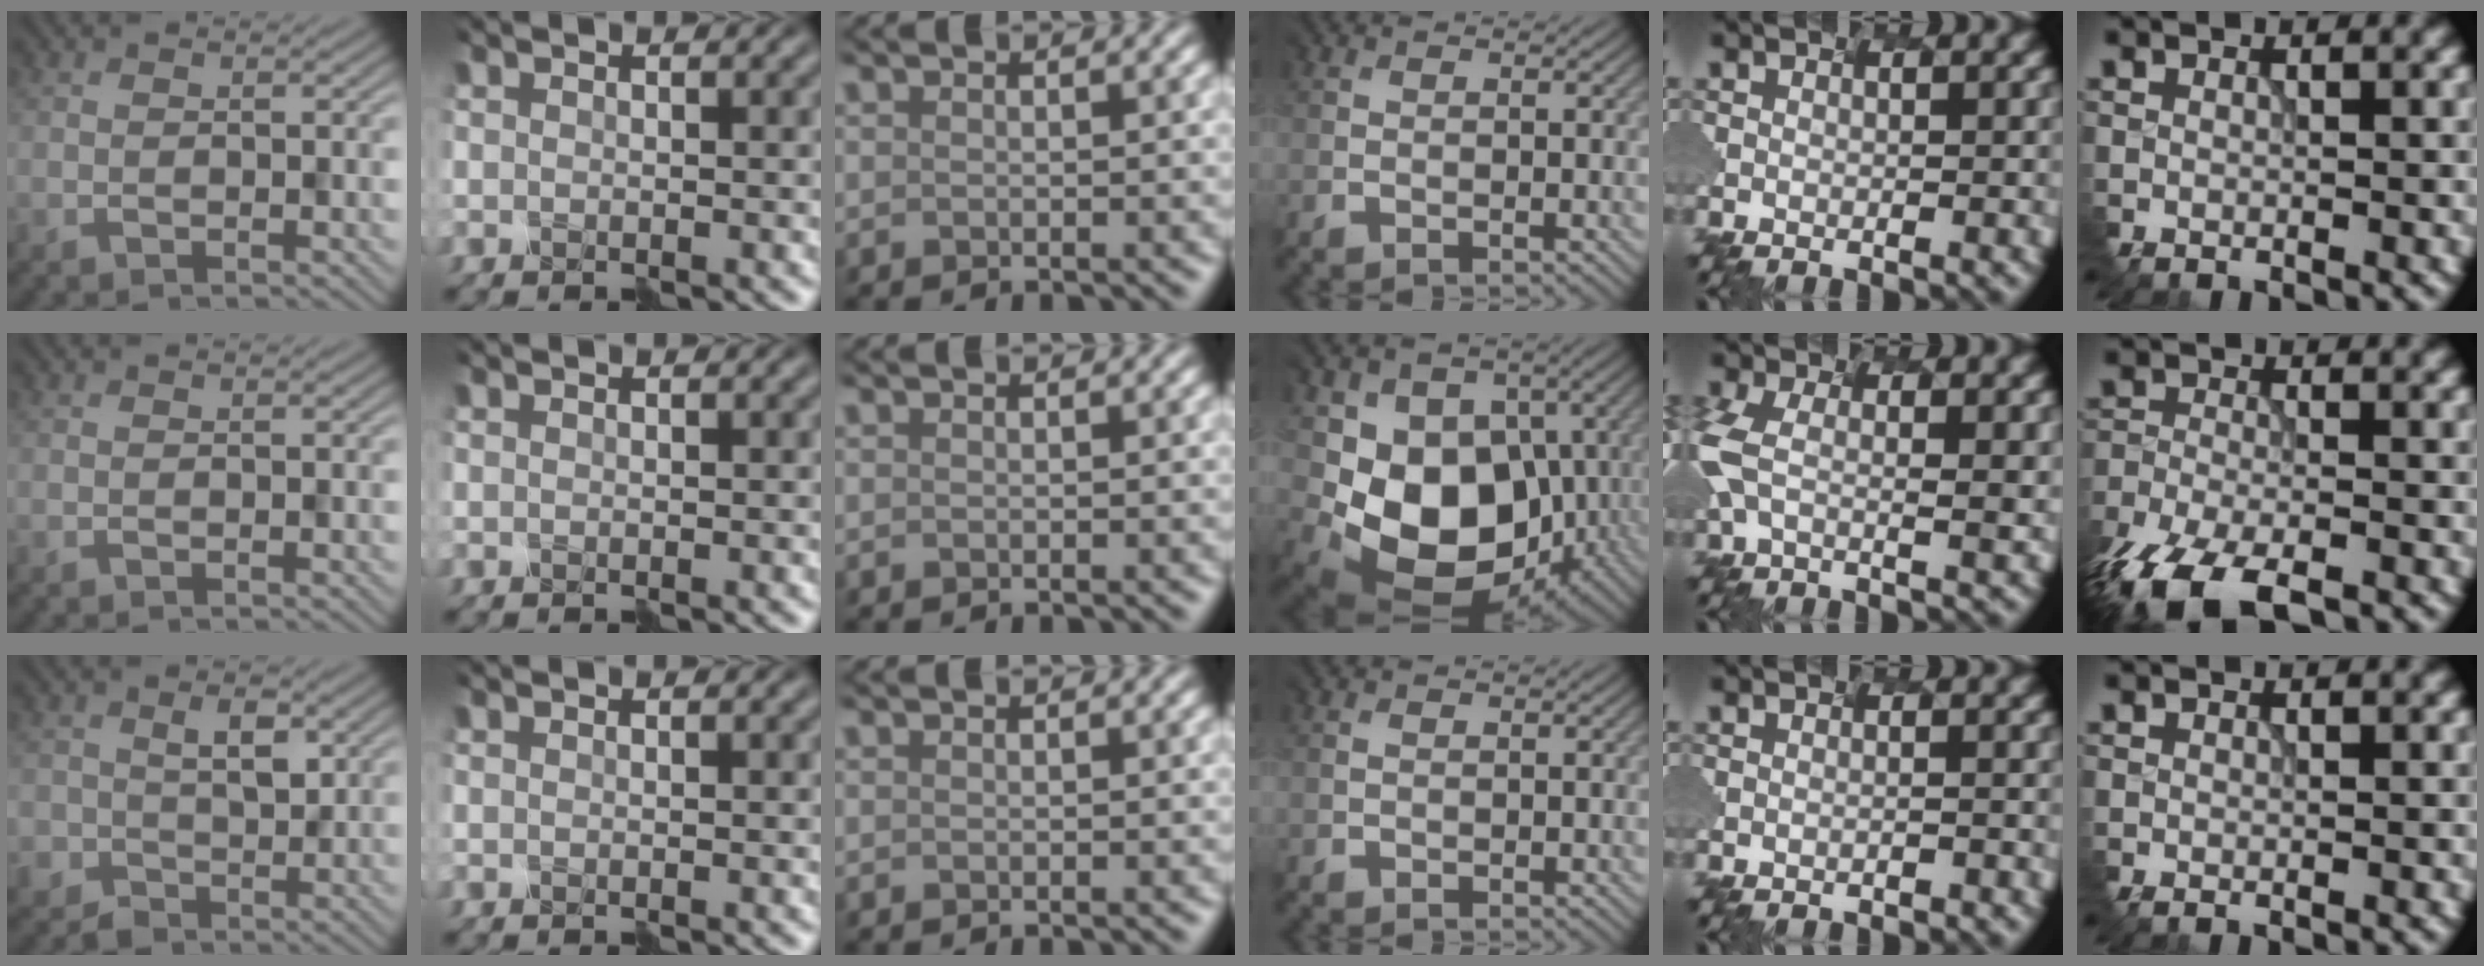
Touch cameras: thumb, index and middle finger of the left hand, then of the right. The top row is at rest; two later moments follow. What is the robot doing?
{"motion": "disassemble", "object": "velcro strap"}